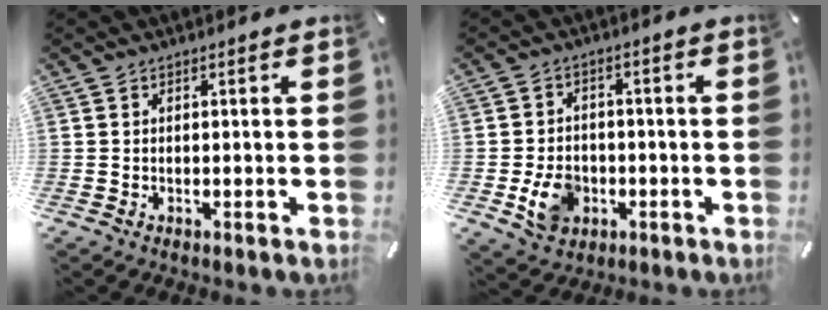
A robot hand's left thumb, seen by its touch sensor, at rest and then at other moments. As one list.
[{"total": 8.2, "force": [-2.1, 6.7, 4.1], "torque": [-0.079, 0.009, -0.036]}]